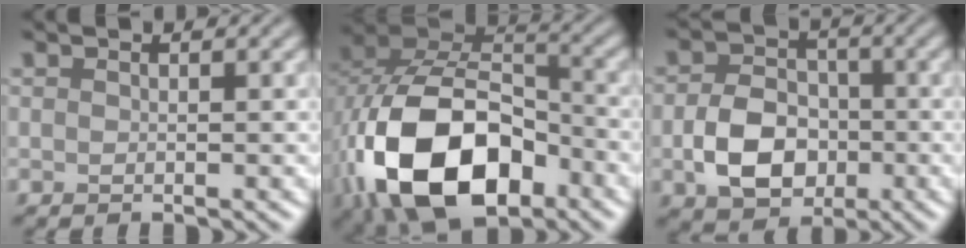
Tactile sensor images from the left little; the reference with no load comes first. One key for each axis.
{"total": 15.2, "fx": -5.9, "fy": 9.1, "fz": 10.6, "tx": -0.209, "ty": -0.029, "tz": -0.104}
{"total": 6.3, "fx": -1.8, "fy": 4.6, "fz": 3.9, "tx": -0.075, "ty": -0.004, "tz": -0.034}